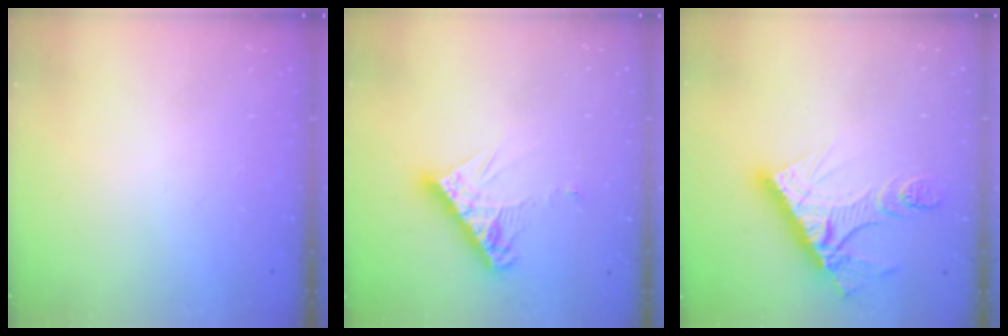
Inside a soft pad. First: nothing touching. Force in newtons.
{"total": 10.5, "press": 10.4, "slide": 0.9}
{"total": 14.0, "press": 14.0, "slide": 1.2}